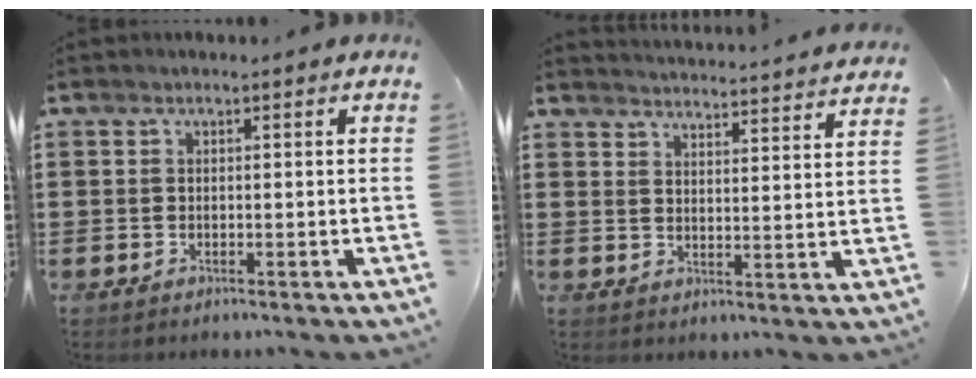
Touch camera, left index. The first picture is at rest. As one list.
[{"total": 2.8, "force": [2.7, -0.4, -0.3], "torque": [-0.004, -0.012, 0.052]}]